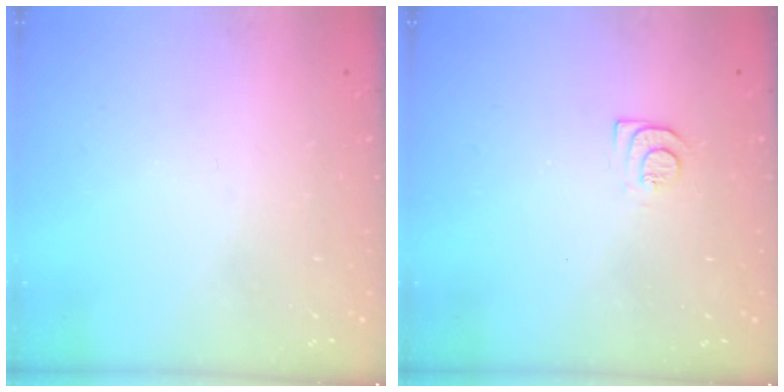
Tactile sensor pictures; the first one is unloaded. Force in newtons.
{"total": 6.7, "press": 6.6, "slide": 0.7}